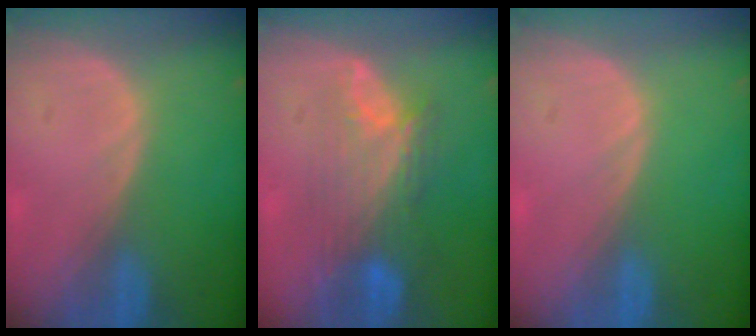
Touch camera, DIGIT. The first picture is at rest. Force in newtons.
{"total": 8.2, "press": 7.6, "slide": 3.1}
{"total": 0.0}